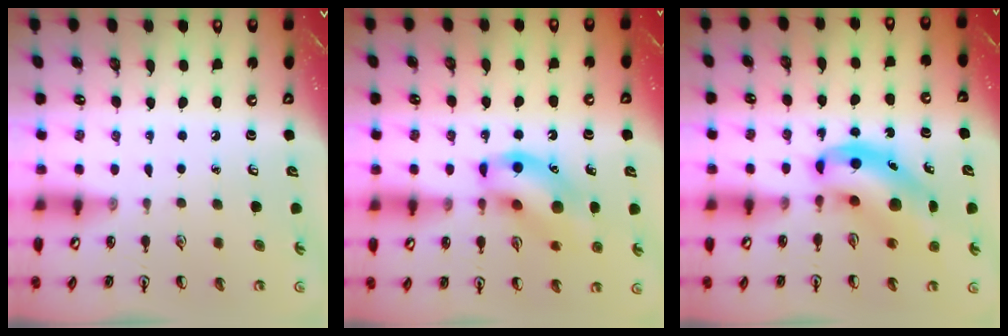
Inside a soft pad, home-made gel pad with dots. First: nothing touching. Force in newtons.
{"total": 12.6, "press": 12.4, "slide": 2.1}
{"total": 9.5, "press": 9.2, "slide": 2.4}